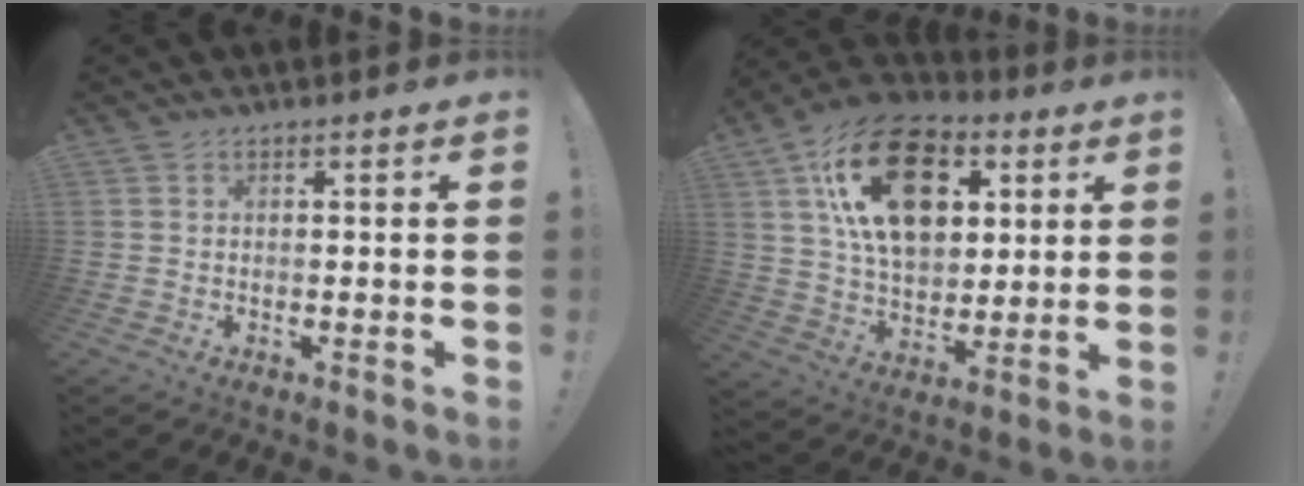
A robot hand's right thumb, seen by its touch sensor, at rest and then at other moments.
{"total": 22.7, "force": [8.4, 14.6, 15.3], "torque": [-0.258, -0.028, 0.148]}